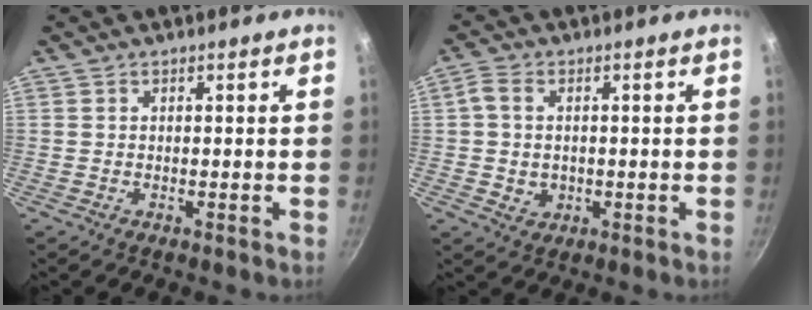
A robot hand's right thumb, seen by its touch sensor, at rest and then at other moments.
{"total": 5.2, "force": [0.2, 4.1, 3.3], "torque": [-0.064, 0.003, 0.002]}